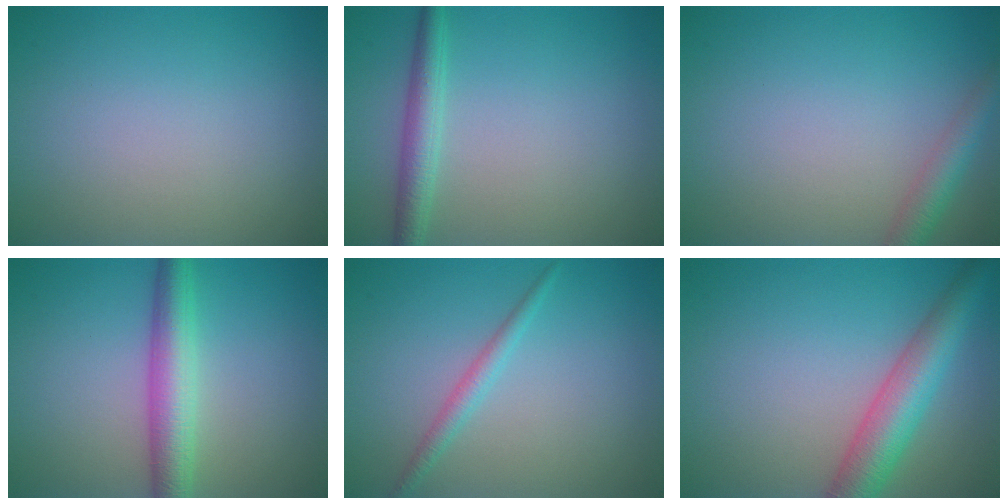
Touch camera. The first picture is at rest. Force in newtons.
{"total": 2.6, "press": 2.6, "slide": 0.1}
{"total": 2.5, "press": 2.5, "slide": 0.1}
{"total": 4.6, "press": 4.6, "slide": 0.1}
{"total": 1.6, "press": 1.6, "slide": 0.1}
{"total": 5.7, "press": 5.7, "slide": 0.3}